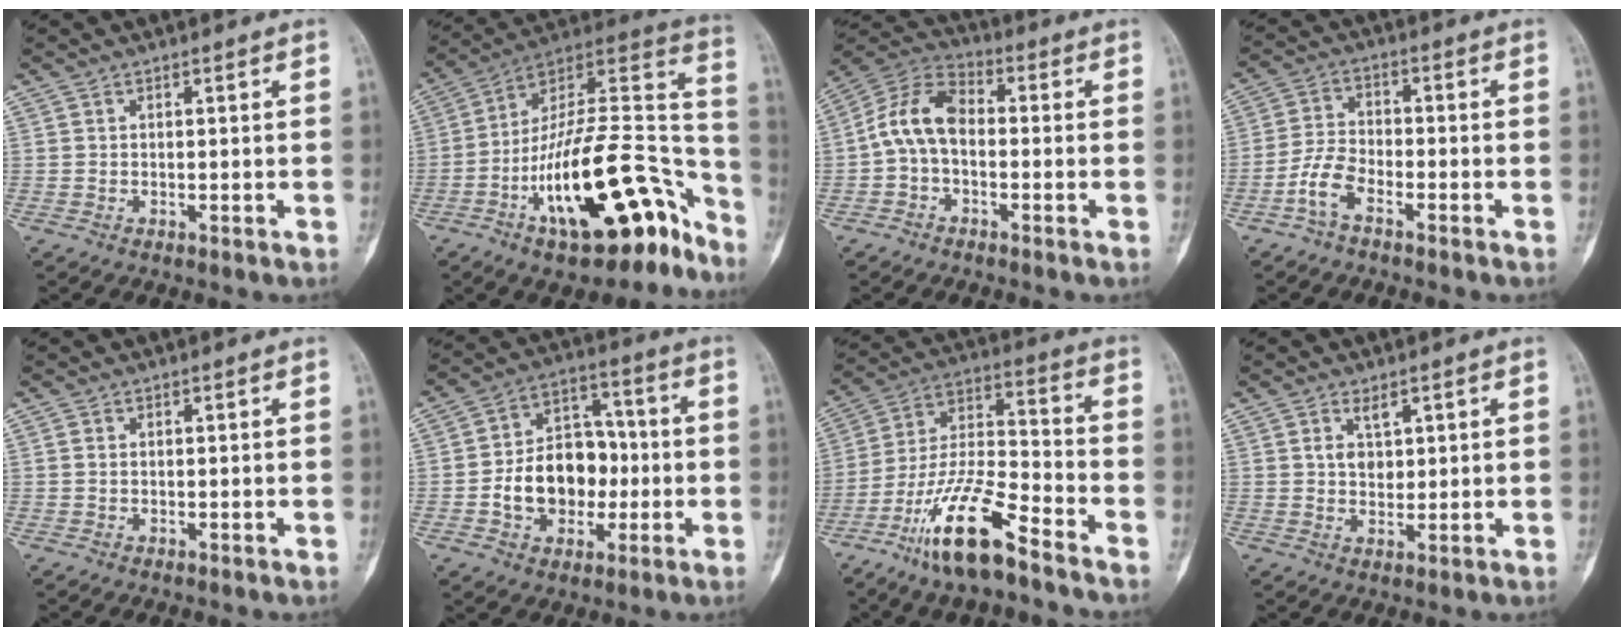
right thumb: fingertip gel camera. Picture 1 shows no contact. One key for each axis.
{"total": 26.8, "fx": -14.1, "fy": 10.8, "fz": 20.1, "tx": -0.240, "ty": 0.116, "tz": -0.226}
{"total": 9.8, "fx": -0.9, "fy": 6.2, "fz": 7.5, "tx": -0.137, "ty": 0.033, "tz": -0.032}
{"total": 5.7, "fx": -3.4, "fy": 2.6, "fz": 3.8, "tx": -0.078, "ty": 0.026, "tz": -0.071}
{"total": 0.6, "fx": 0.1, "fy": 0.5, "fz": 0.4, "tx": -0.007, "ty": 0.001, "tz": 0.001}
{"total": 14.9, "fx": -2.2, "fy": 11.1, "fz": 9.7, "tx": -0.117, "ty": 0.041, "tz": -0.034}
{"total": 16.1, "fx": -10.6, "fy": 3.9, "fz": 11.4, "tx": -0.220, "ty": 0.070, "tz": -0.199}
{"total": 3.6, "fx": 1.7, "fy": 2.2, "fz": 2.3, "tx": -0.028, "ty": -0.011, "tz": 0.034}